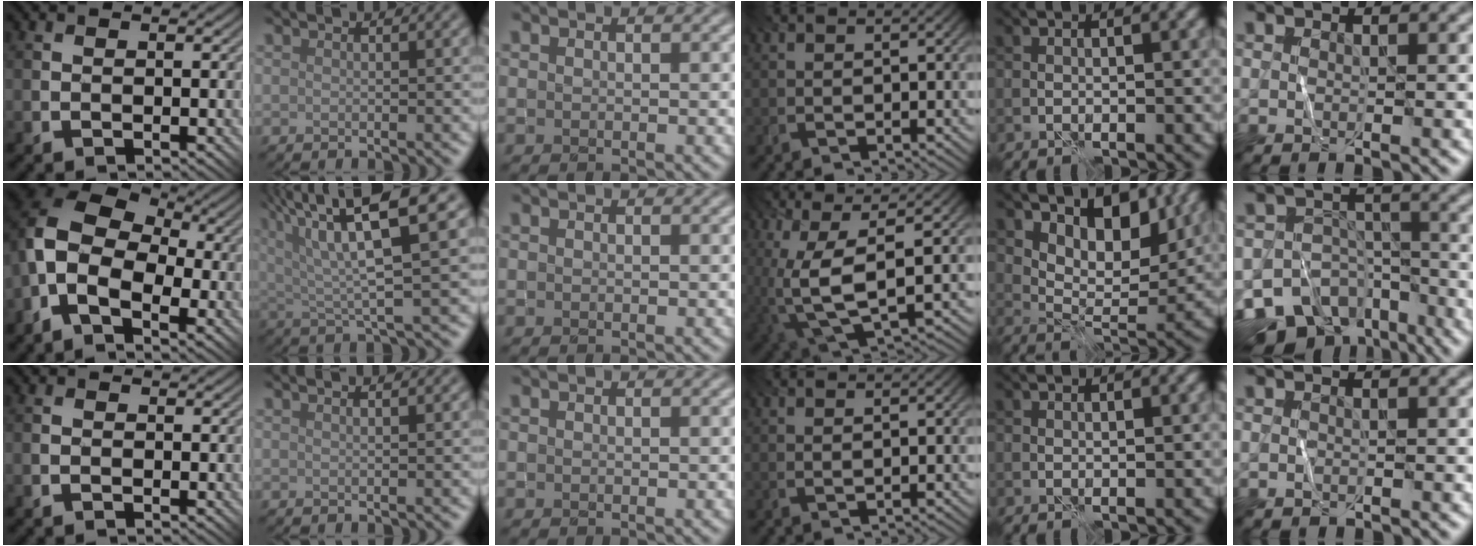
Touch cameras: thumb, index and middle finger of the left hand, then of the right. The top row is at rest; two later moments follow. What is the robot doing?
{"motion": "fold", "object": "shorts"}